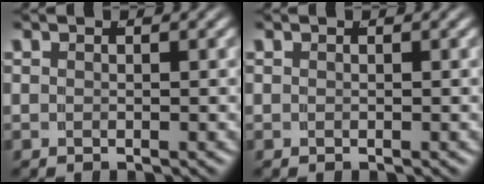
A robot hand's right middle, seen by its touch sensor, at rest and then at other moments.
{"total": 0.0}